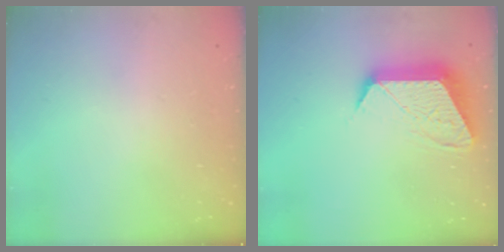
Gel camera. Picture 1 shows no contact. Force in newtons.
{"total": 14.0, "press": 14.0, "slide": 0.6}